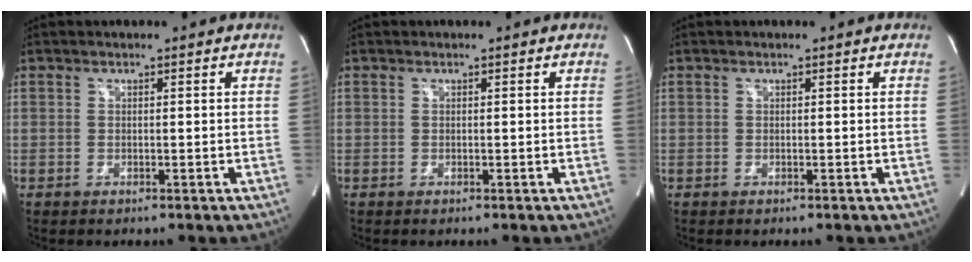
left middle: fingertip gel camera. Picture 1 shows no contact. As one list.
[{"total": 0.0}, {"total": 0.0}]